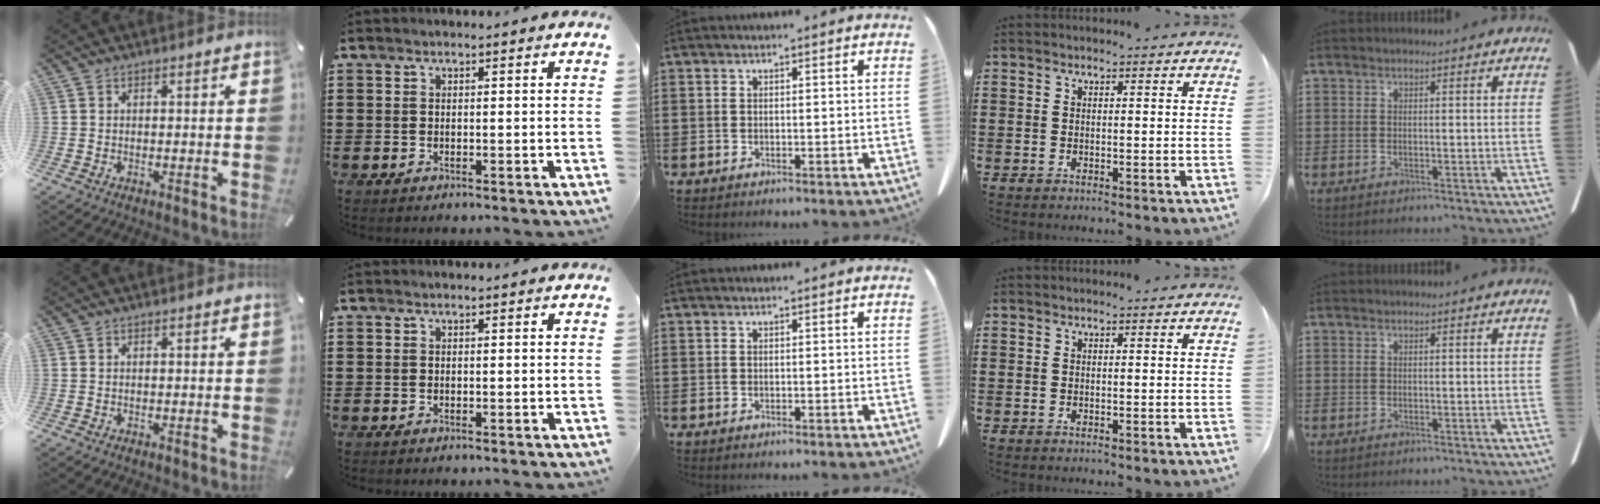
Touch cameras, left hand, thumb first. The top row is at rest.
{}